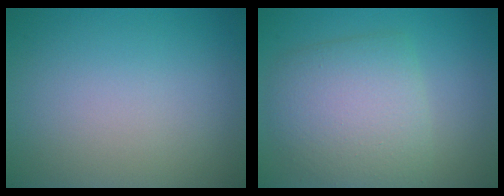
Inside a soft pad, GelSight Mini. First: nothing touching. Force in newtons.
{"total": 5.9, "press": 5.9, "slide": 0.2}